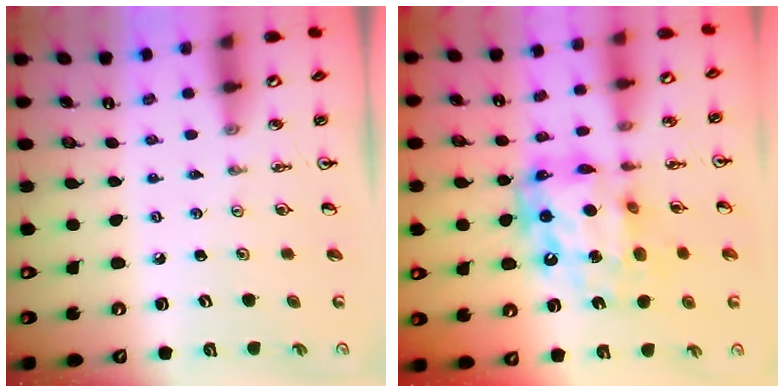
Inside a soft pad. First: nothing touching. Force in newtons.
{"total": 15.9, "press": 15.9, "slide": 1.5}